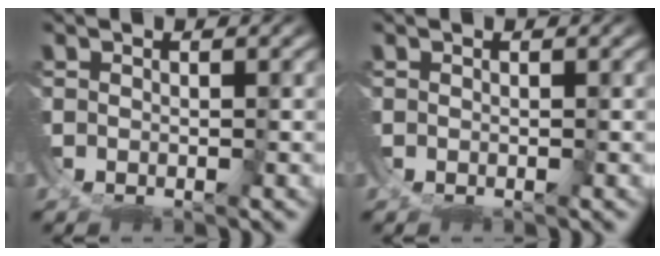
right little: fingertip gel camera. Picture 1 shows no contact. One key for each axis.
{"total": 0.0}